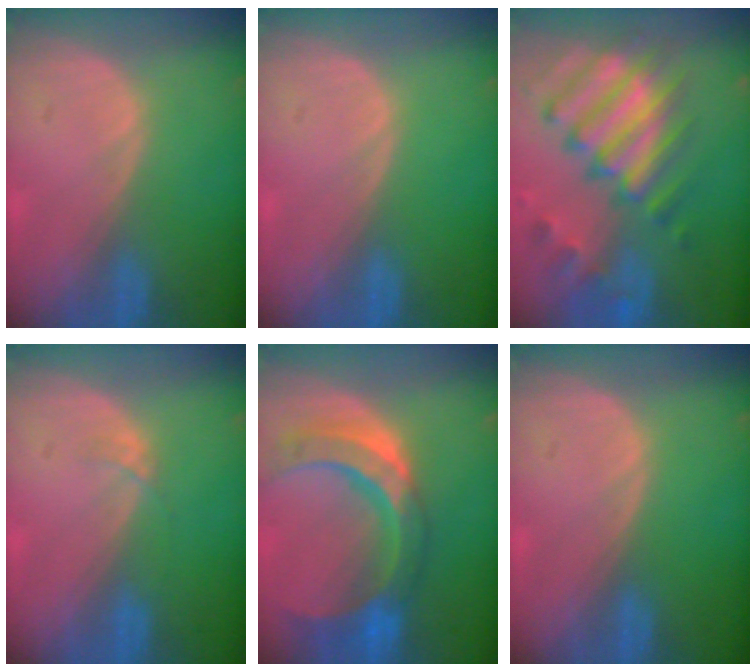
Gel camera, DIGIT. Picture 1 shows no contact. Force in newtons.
{"total": 0.0}
{"total": 12.8, "press": 10.6, "slide": 7.1}
{"total": 0.9, "press": 0.9, "slide": 0.1}
{"total": 11.6, "press": 9.8, "slide": 6.2}
{"total": 0.0}